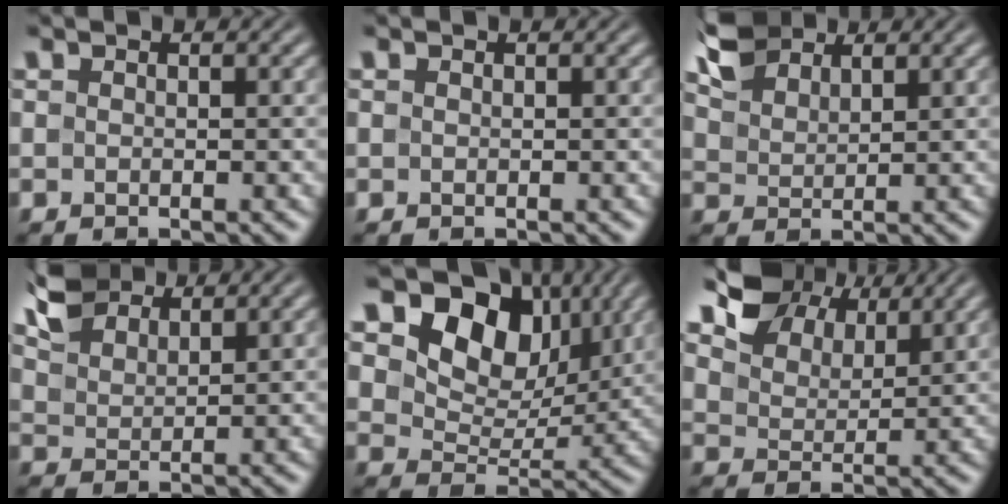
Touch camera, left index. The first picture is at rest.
{"total": 0.0}
{"total": 4.1, "force": [3.2, 2.0, 1.6], "torque": [-0.043, 0.010, 0.066]}
{"total": 4.7, "force": [3.9, 1.9, 1.7], "torque": [-0.050, 0.014, 0.079]}
{"total": 11.7, "force": [6.4, 7.4, 6.4], "torque": [-0.112, 0.010, 0.095]}
{"total": 6.5, "force": [5.0, 3.3, 2.6], "torque": [-0.062, 0.013, 0.089]}